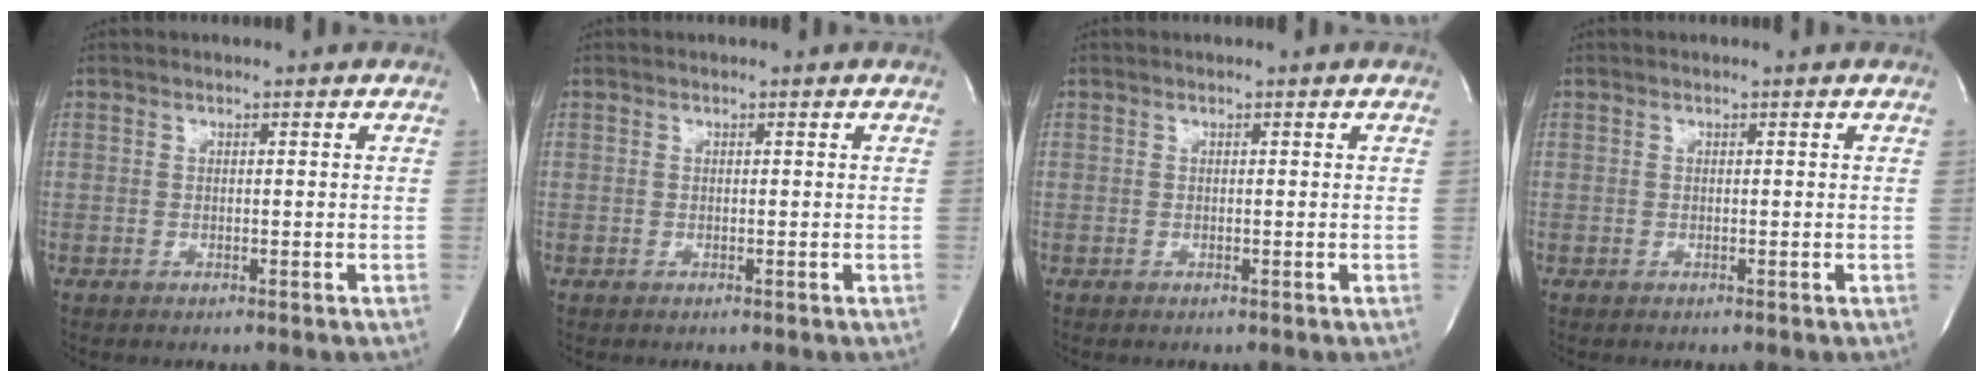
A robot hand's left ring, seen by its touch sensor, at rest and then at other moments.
{"total": 0.0}
{"total": 0.0}
{"total": 0.0}